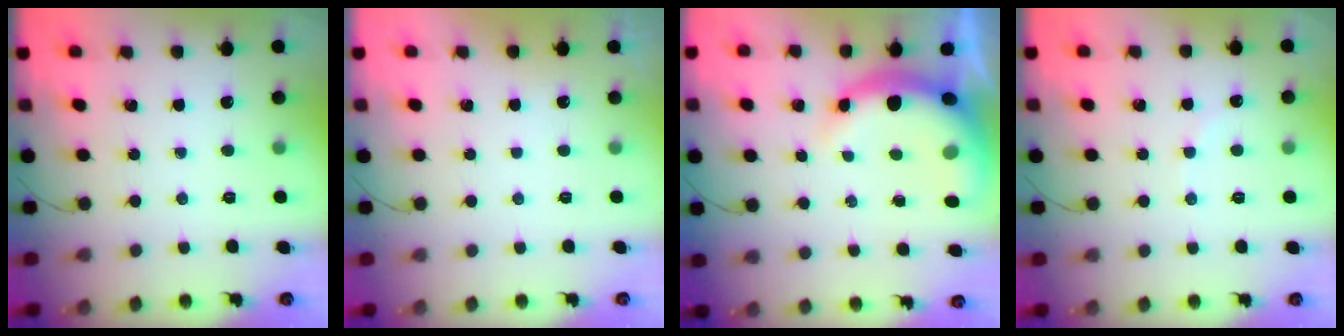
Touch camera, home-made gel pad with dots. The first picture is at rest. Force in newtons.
{"total": 2.9, "press": 2.9, "slide": 0.1}
{"total": 10.9, "press": 10.6, "slide": 2.5}
{"total": 3.9, "press": 3.8, "slide": 0.6}